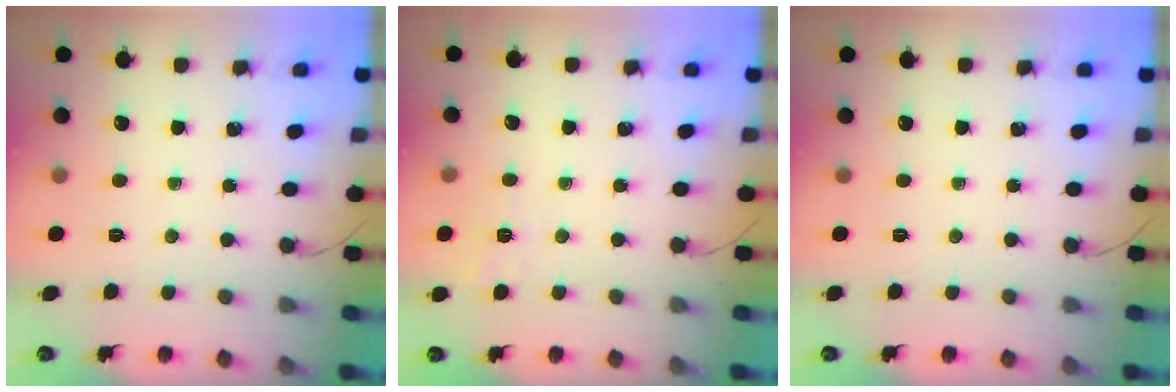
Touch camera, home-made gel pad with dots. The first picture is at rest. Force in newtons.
{"total": 1.8, "press": 0.2, "slide": 1.8}
{"total": 0.0}